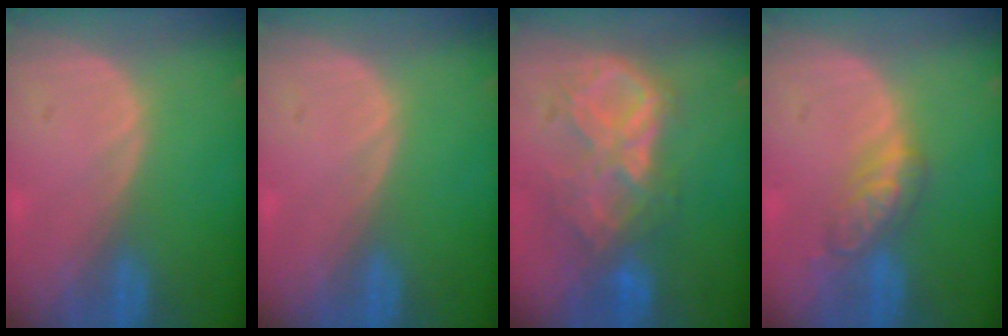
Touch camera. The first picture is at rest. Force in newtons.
{"total": 0.0}
{"total": 9.1, "press": 7.9, "slide": 4.5}
{"total": 4.9, "press": 4.9, "slide": 0.5}